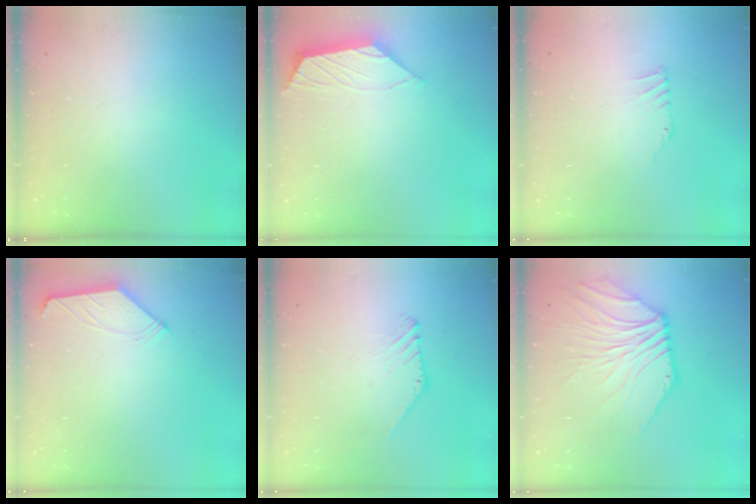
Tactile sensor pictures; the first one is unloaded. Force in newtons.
{"total": 1.4, "press": 1.4, "slide": 0.2}
{"total": 0.8, "press": 0.8, "slide": 0.2}
{"total": 2.0, "press": 1.9, "slide": 0.5}
{"total": 1.1, "press": 1.1, "slide": 0.2}
{"total": 5.8, "press": 5.7, "slide": 1.2}